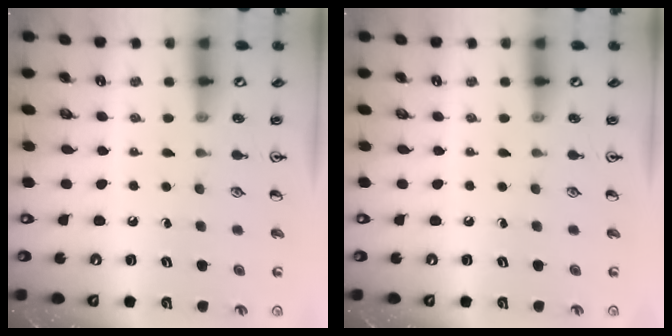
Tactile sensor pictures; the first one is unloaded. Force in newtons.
{"total": 0.0}